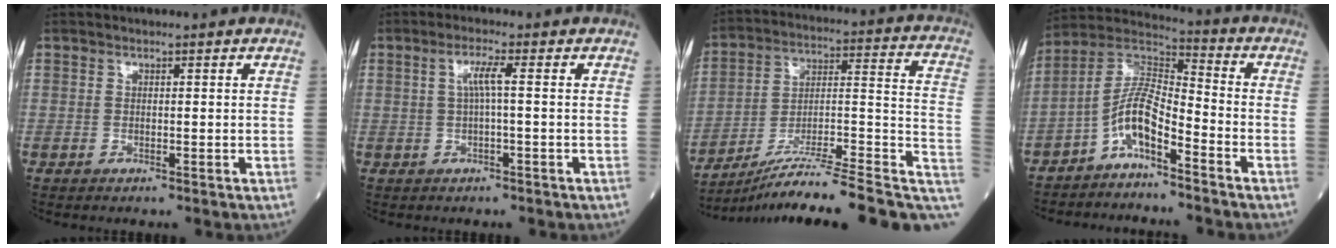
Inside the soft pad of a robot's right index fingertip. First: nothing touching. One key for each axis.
{"total": 2.8, "fx": 0.3, "fy": 0.0, "fz": 2.8, "tx": -0.057, "ty": 0.008, "tz": 0.006}
{"total": 21.5, "fx": -15.2, "fy": 1.0, "fz": 15.1, "tx": -0.182, "ty": 0.025, "tz": -0.251}
{"total": 8.4, "fx": -4.8, "fy": 2.1, "fz": 6.6, "tx": -0.136, "ty": 0.024, "tz": -0.097}